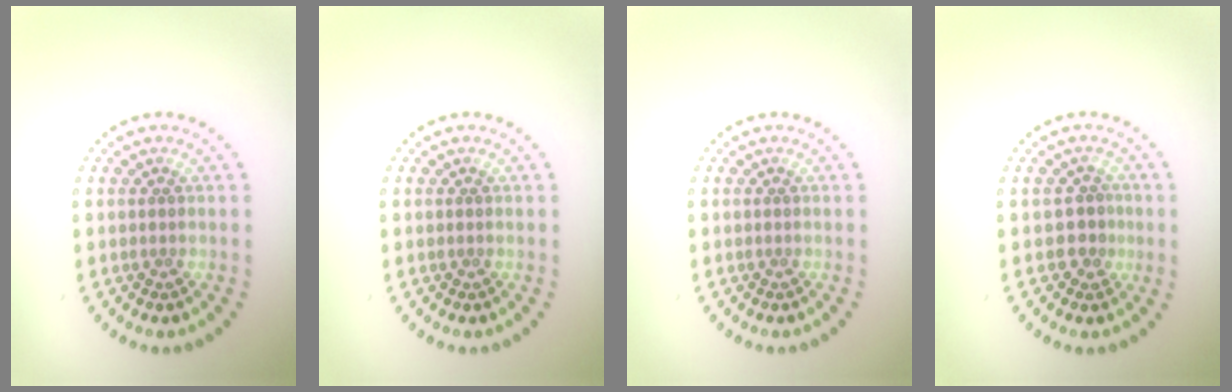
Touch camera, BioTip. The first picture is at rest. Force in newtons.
{"total": 0.0}
{"total": 0.0}
{"total": 1.7, "press": 1.5, "slide": 0.9}